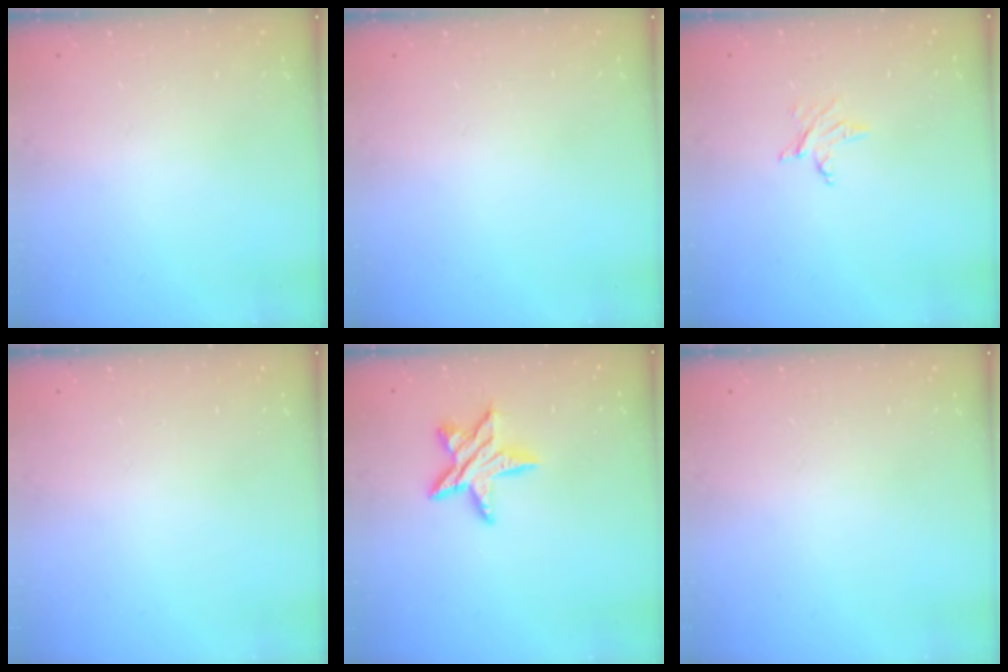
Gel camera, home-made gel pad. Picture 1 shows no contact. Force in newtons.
{"total": 0.0}
{"total": 2.4, "press": 2.4, "slide": 0.3}
{"total": 0.0}
{"total": 10.4, "press": 10.4, "slide": 0.5}
{"total": 0.0}